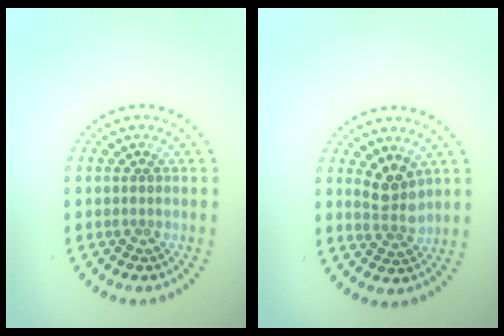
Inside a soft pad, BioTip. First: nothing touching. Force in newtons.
{"total": 2.6, "press": 2.4, "slide": 1.1}